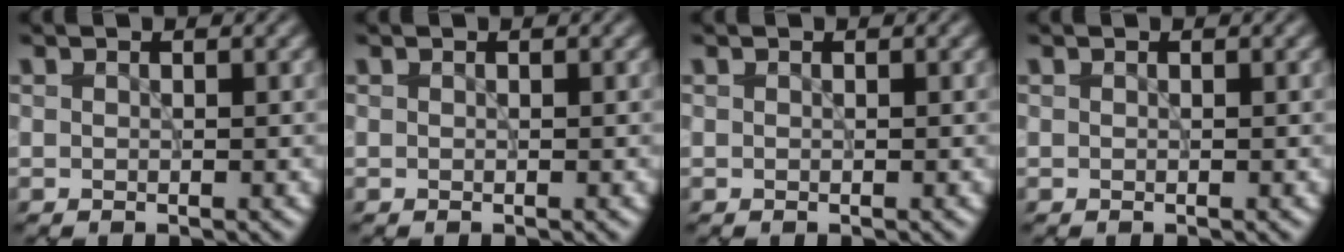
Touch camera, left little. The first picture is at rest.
{"total": 0.0}
{"total": 0.0}
{"total": 0.0}